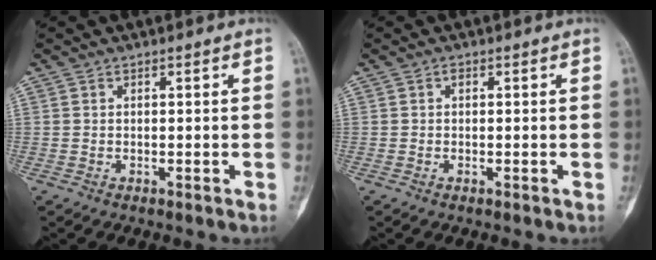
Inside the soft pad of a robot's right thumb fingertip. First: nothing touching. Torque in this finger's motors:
{"motor_torque": [-0.12, 0.39, 0.01, 0.12, -0.01]}